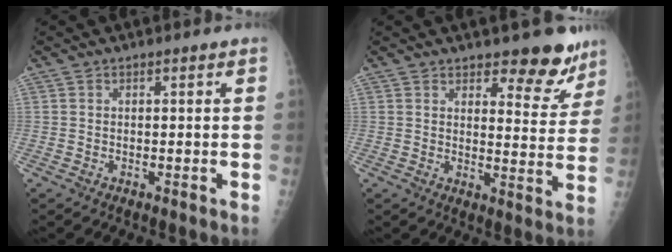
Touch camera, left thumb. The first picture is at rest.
{"total": 8.9, "force": [6.9, 3.5, 4.5], "torque": [-0.018, -0.051, 0.094]}